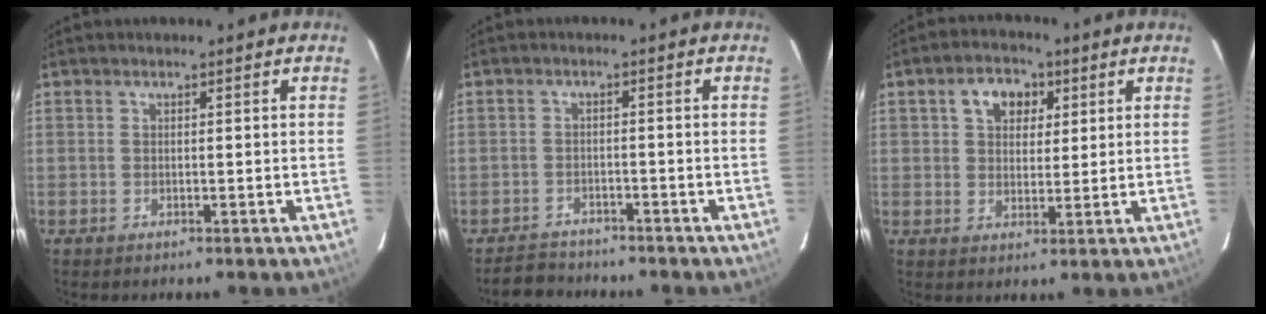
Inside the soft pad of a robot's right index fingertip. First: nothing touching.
{"total": 5.9, "force": [-5.4, 2.4, 0.3], "torque": [-0.024, 0.011, -0.088]}
{"total": 6.8, "force": [2.7, 4.8, 3.9], "torque": [-0.064, 0.022, 0.045]}